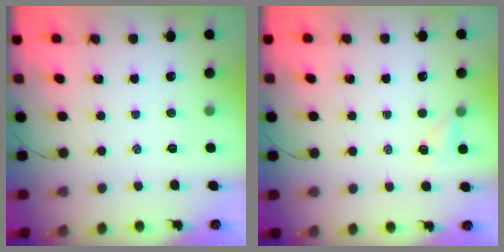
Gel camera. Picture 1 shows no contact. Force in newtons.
{"total": 2.4, "press": 2.3, "slide": 0.9}